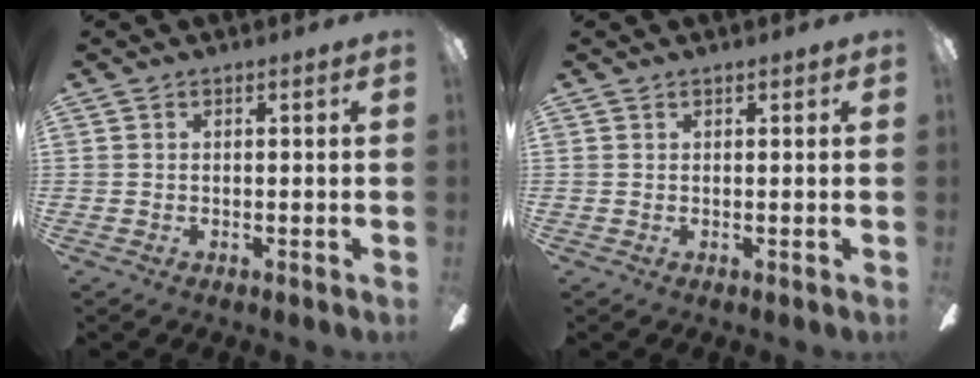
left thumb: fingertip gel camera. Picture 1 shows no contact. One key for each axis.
{"total": 0.8, "fx": 0.6, "fy": 0.1, "fz": 0.4, "tx": -0.010, "ty": 0.000, "tz": 0.011}